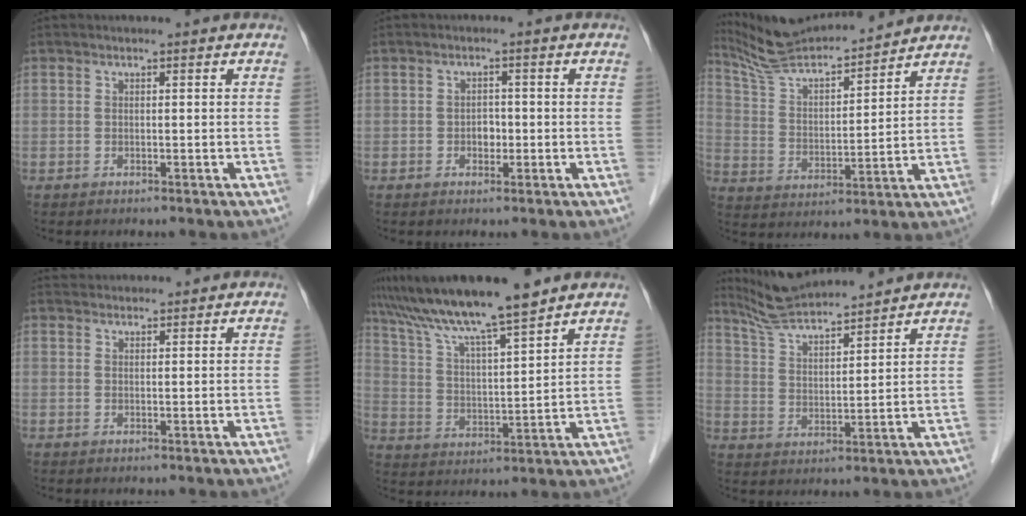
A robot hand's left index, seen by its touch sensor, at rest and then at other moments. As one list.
[{"total": 1.9, "force": [-0.6, 1.4, 1.1], "torque": [-0.015, 0.006, -0.010]}, {"total": 15.2, "force": [14.3, 1.2, 5.1], "torque": [-0.097, 0.009, 0.251]}, {"total": 2.7, "force": [2.7, 0.5, 0.1], "torque": [-0.003, 0.029, 0.046]}, {"total": 13.5, "force": [11.4, -0.3, 7.2], "torque": [-0.133, 0.010, 0.204]}, {"total": 11.8, "force": [11.1, 0.4, 4.0], "torque": [-0.081, 0.022, 0.196]}]